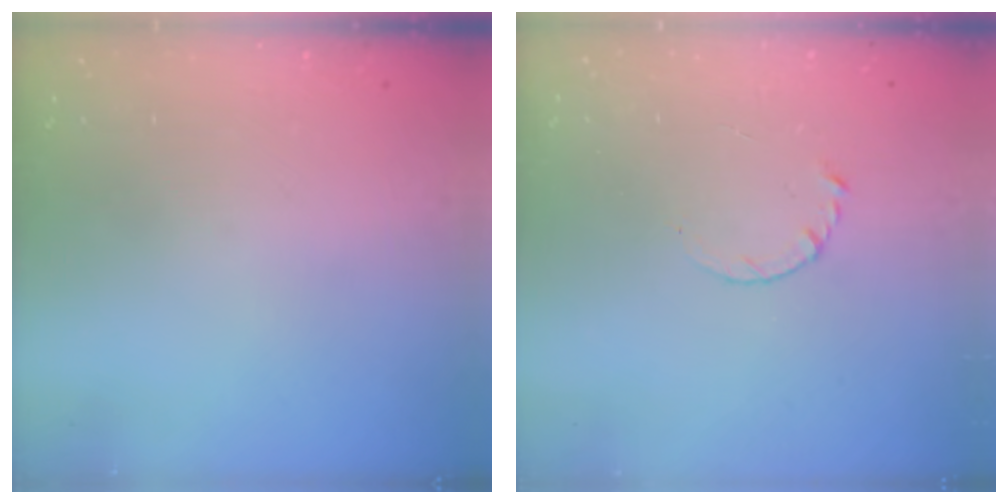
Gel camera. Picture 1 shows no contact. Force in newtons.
{"total": 3.9, "press": 3.9, "slide": 0.5}